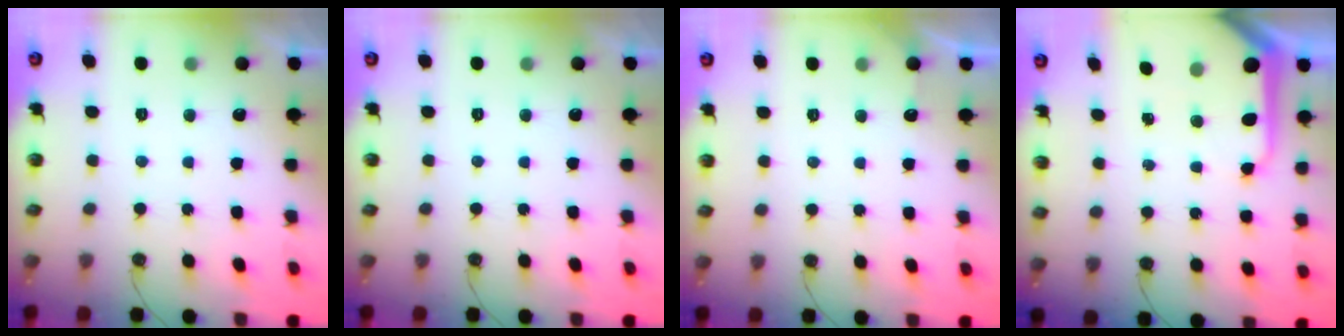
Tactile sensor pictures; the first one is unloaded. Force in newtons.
{"total": 0.0}
{"total": 2.3, "press": 2.3, "slide": 0.3}
{"total": 9.0, "press": 9.0, "slide": 0.6}